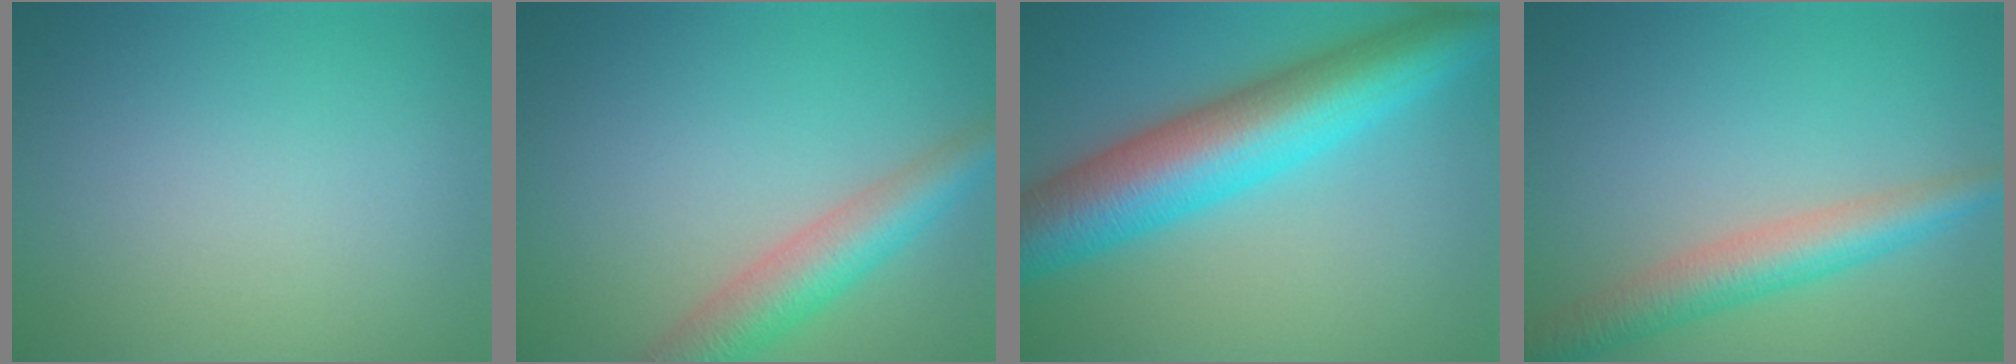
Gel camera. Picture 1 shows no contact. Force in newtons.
{"total": 5.3, "press": 5.3, "slide": 0.2}
{"total": 11.6, "press": 11.6, "slide": 0.2}
{"total": 4.9, "press": 4.9, "slide": 0.2}